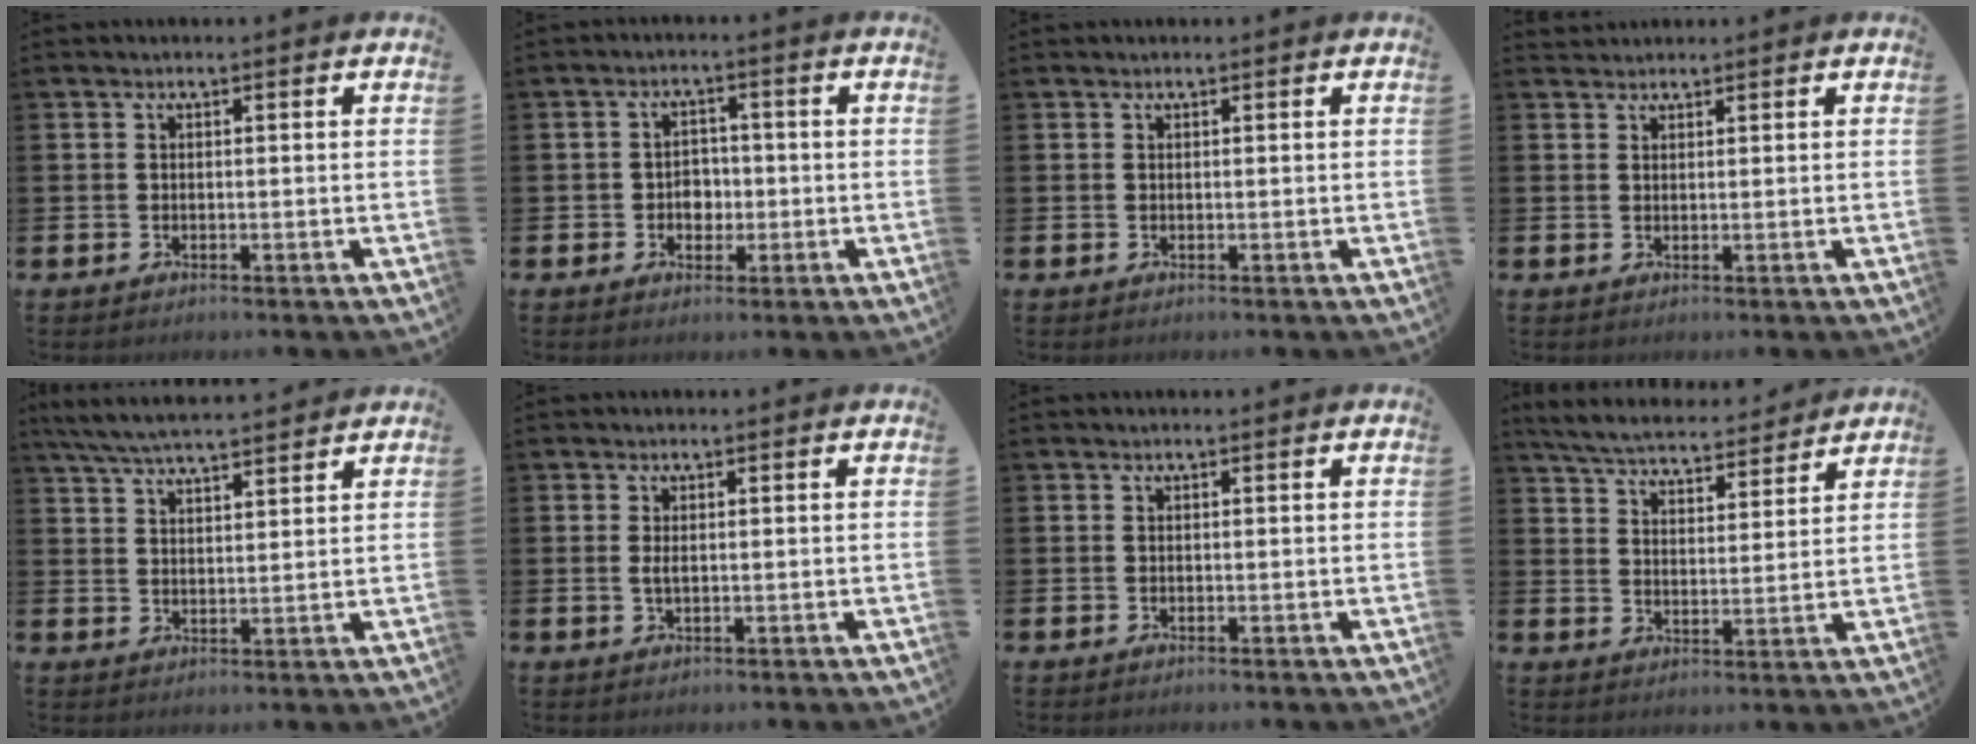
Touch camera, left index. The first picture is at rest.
{"total": 2.5, "force": [-0.5, 2.2, 1.2], "torque": [-0.007, 0.000, -0.017]}
{"total": 0.0}
{"total": 1.4, "force": [1.3, 0.4, -0.1], "torque": [0.011, -0.001, 0.023]}
{"total": 6.1, "force": [5.8, 0.4, 1.6], "torque": [-0.055, -0.022, 0.107]}
{"total": 1.1, "force": [0.3, 0.4, 1.0], "torque": [-0.016, 0.002, 0.002]}
{"total": 0.0}
{"total": 5.8, "force": [5.7, 0.8, 1.1], "torque": [-0.050, -0.035, 0.099]}